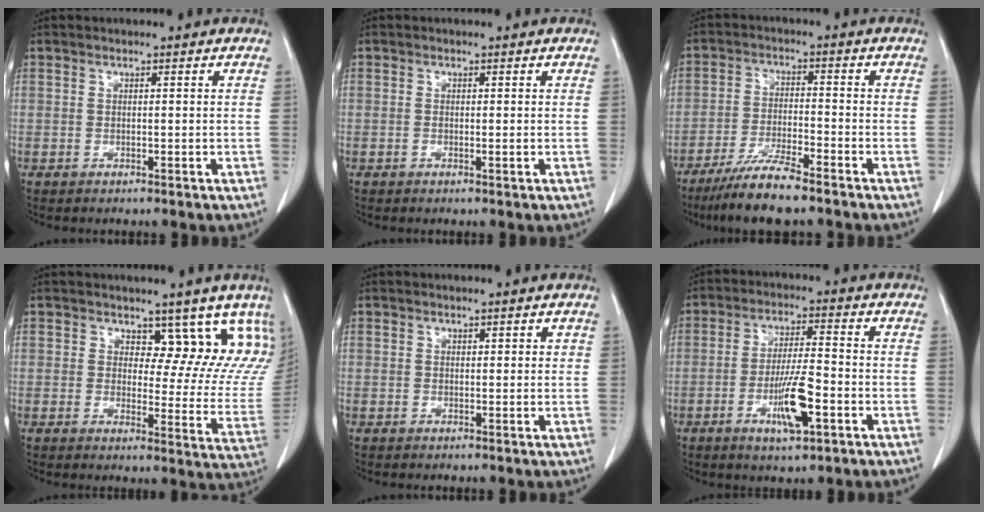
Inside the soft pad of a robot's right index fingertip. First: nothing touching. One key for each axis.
{"total": 0.8, "fx": -0.2, "fy": 0.1, "fz": 0.8, "tx": -0.011, "ty": 0.001, "tz": 0.001}
{"total": 7.6, "fx": -6.1, "fy": 0.7, "fz": 4.5, "tx": -0.088, "ty": -0.020, "tz": -0.114}
{"total": 11.6, "fx": 9.3, "fy": 5.6, "fz": 4.0, "tx": -0.005, "ty": -0.029, "tz": 0.087}
{"total": 1.0, "fx": 0.5, "fy": 0.6, "fz": 0.6, "tx": -0.003, "ty": 0.001, "tz": 0.006}
{"total": 8.5, "fx": -3.2, "fy": 1.3, "fz": 7.7, "tx": -0.142, "ty": -0.003, "tz": -0.053}